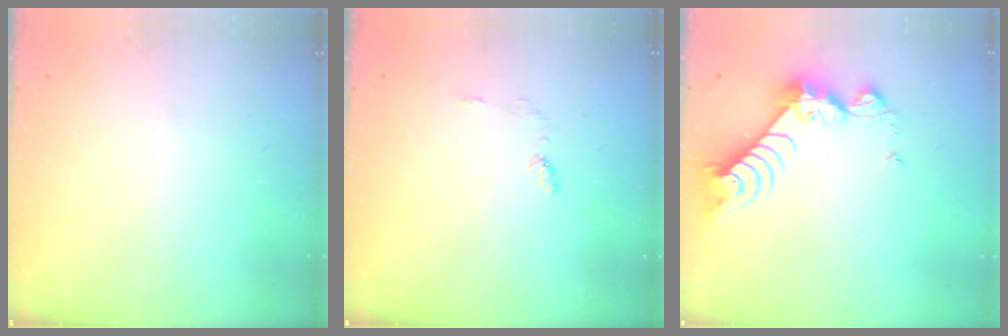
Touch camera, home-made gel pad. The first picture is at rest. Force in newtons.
{"total": 4.3, "press": 4.2, "slide": 0.5}
{"total": 9.1, "press": 9.1, "slide": 0.6}